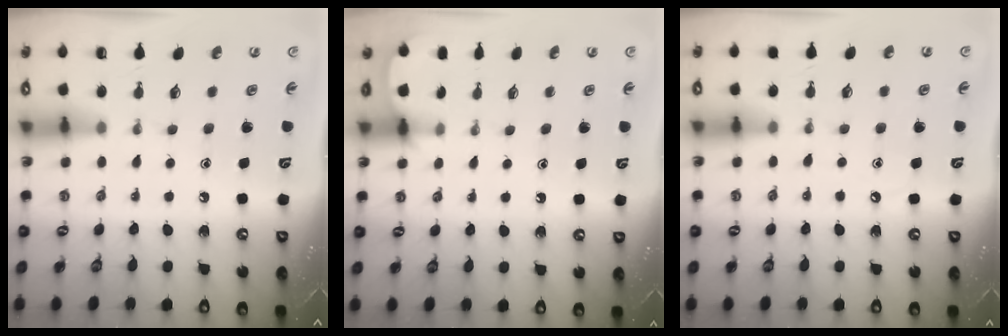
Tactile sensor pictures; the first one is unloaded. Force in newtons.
{"total": 2.6, "press": 2.6, "slide": 0.3}
{"total": 3.2, "press": 3.2, "slide": 0.5}